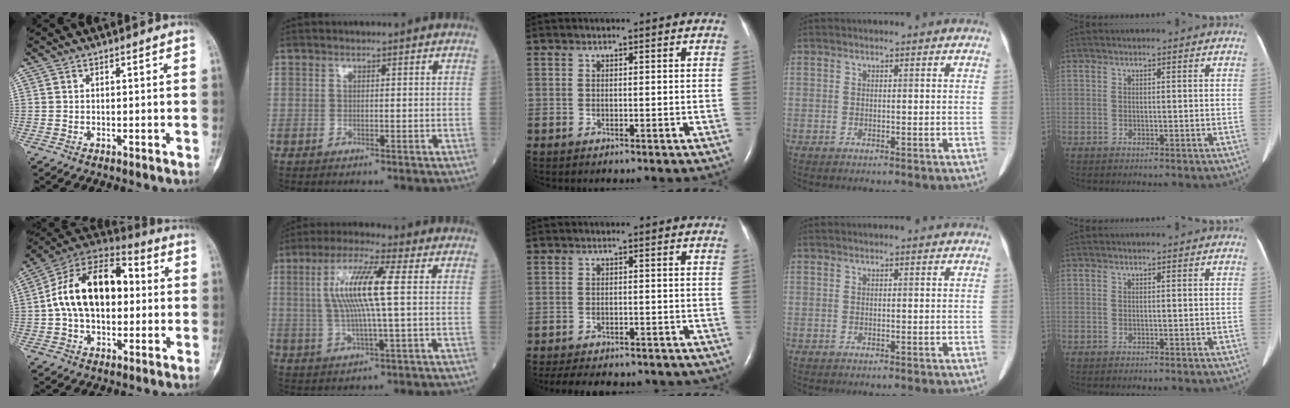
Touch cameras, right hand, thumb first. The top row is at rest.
{"thumb": {"total": 19.0, "force": [1.2, 11.8, 14.8], "torque": [-0.231, 0.039, 0.012]}, "index": {"total": 10.6, "force": [1.7, 0.4, 10.5], "torque": [-0.213, 0.010, 0.030]}, "middle": {"total": 15.6, "force": [-13.3, 5.1, 6.3], "torque": [-0.132, -0.010, -0.162]}}